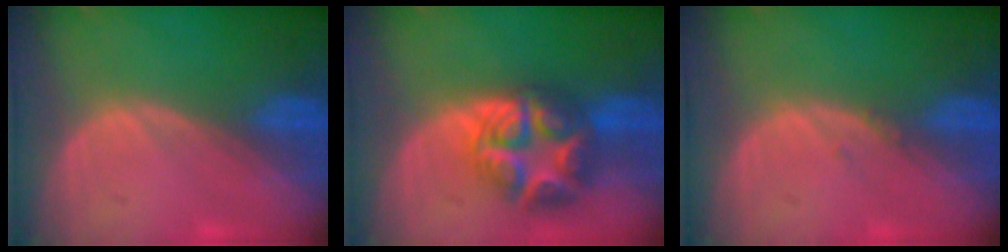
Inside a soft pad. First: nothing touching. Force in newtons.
{"total": 8.3, "press": 8.3, "slide": 0.4}
{"total": 0.6, "press": 0.5, "slide": 0.1}